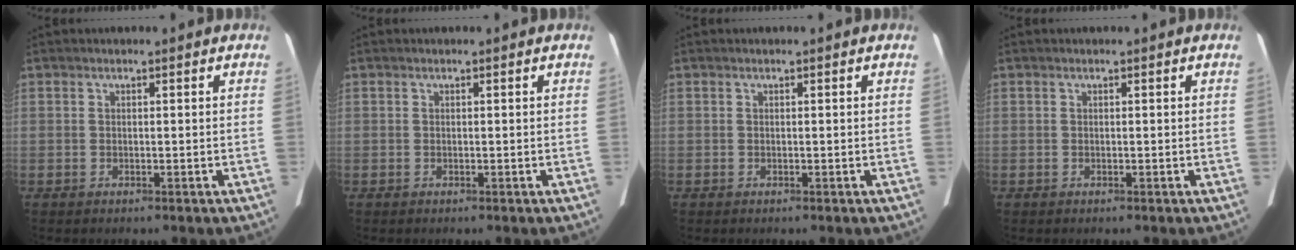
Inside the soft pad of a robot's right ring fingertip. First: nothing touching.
{"total": 0.0}
{"total": 0.0}
{"total": 0.0}